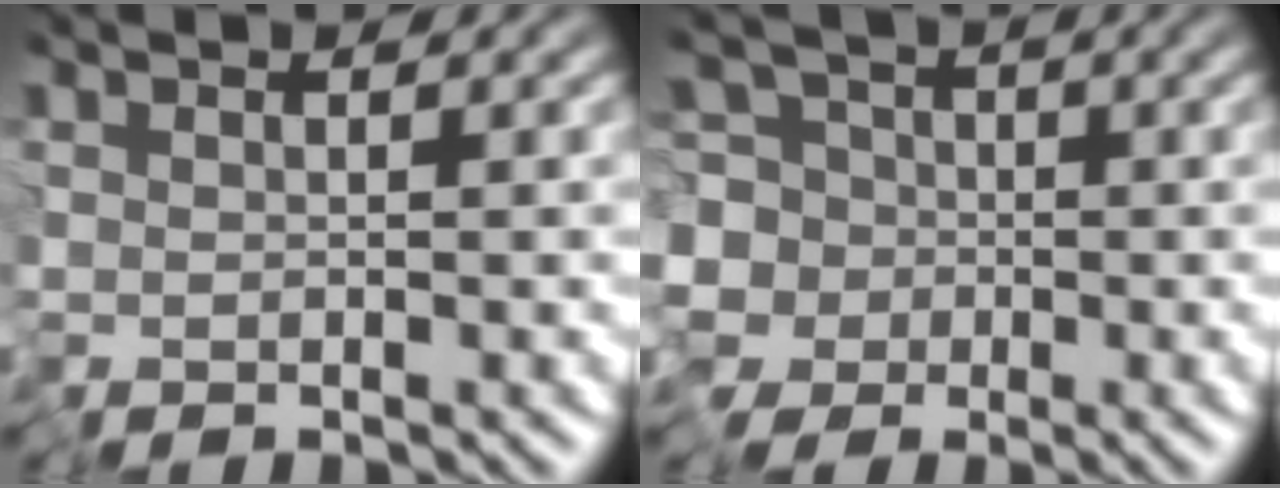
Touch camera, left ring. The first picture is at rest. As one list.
[{"total": 8.0, "force": [-0.4, 7.5, 2.9], "torque": [-0.046, 0.028, -0.066]}]